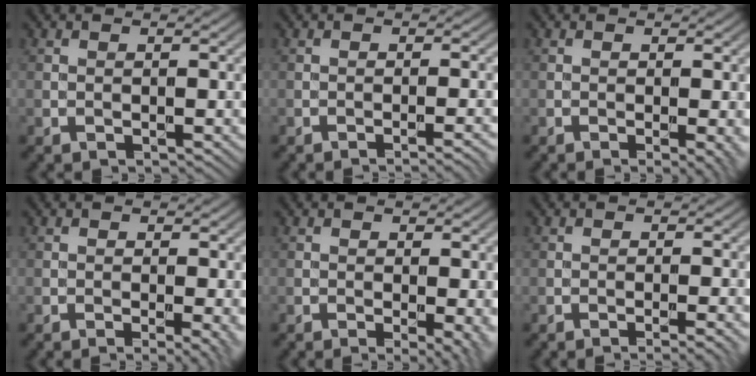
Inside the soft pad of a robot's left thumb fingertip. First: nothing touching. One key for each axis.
{"total": 2.3, "fx": -1.3, "fy": 0.4, "fz": 1.9, "tx": -0.020, "ty": 0.007, "tz": -0.026}
{"total": 2.3, "fx": -0.5, "fy": 0.4, "fz": 2.2, "tx": -0.033, "ty": -0.005, "tz": -0.009}
{"total": 2.9, "fx": -0.6, "fy": 0.5, "fz": 2.8, "tx": -0.043, "ty": -0.006, "tz": -0.010}
{"total": 3.7, "fx": -0.6, "fy": 0.9, "fz": 3.6, "tx": -0.049, "ty": -0.008, "tz": -0.008}
{"total": 2.5, "fx": -1.2, "fy": 0.4, "fz": 2.1, "tx": -0.023, "ty": 0.004, "tz": -0.024}